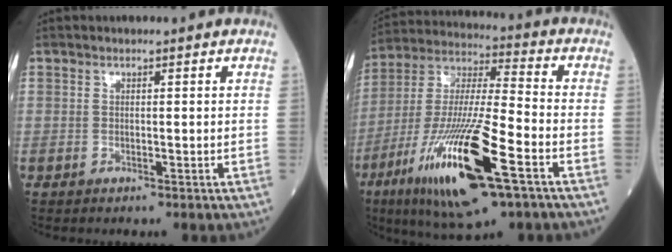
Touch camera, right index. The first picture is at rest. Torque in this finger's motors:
{"motor_torque": [1.27, -0.87, 1.05, 0.21]}